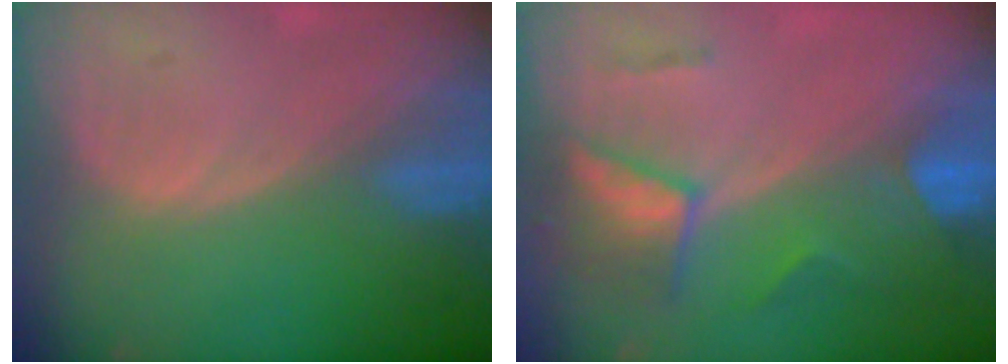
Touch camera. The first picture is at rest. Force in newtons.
{"total": 7.3, "press": 6.5, "slide": 3.3}